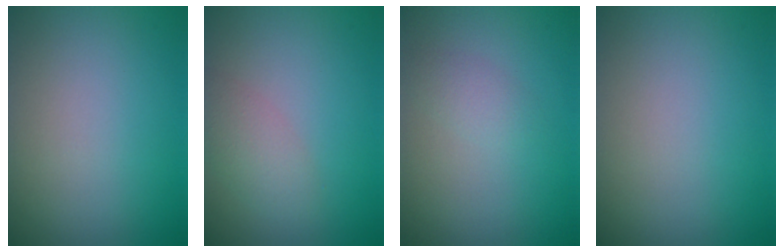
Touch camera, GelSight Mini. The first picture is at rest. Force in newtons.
{"total": 2.4, "press": 2.4, "slide": 0.2}
{"total": 1.3, "press": 1.3, "slide": 0.0}
{"total": 0.0}